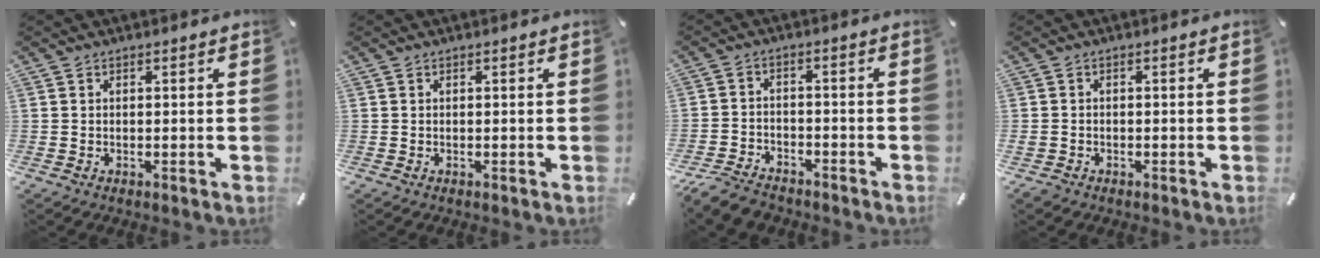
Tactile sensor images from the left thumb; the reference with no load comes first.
{"total": 0.0}
{"total": 5.7, "force": [-5.0, 2.4, 1.5], "torque": [-0.037, 0.023, -0.098]}
{"total": 1.4, "force": [-0.8, 1.1, 0.4], "torque": [-0.005, 0.005, -0.017]}